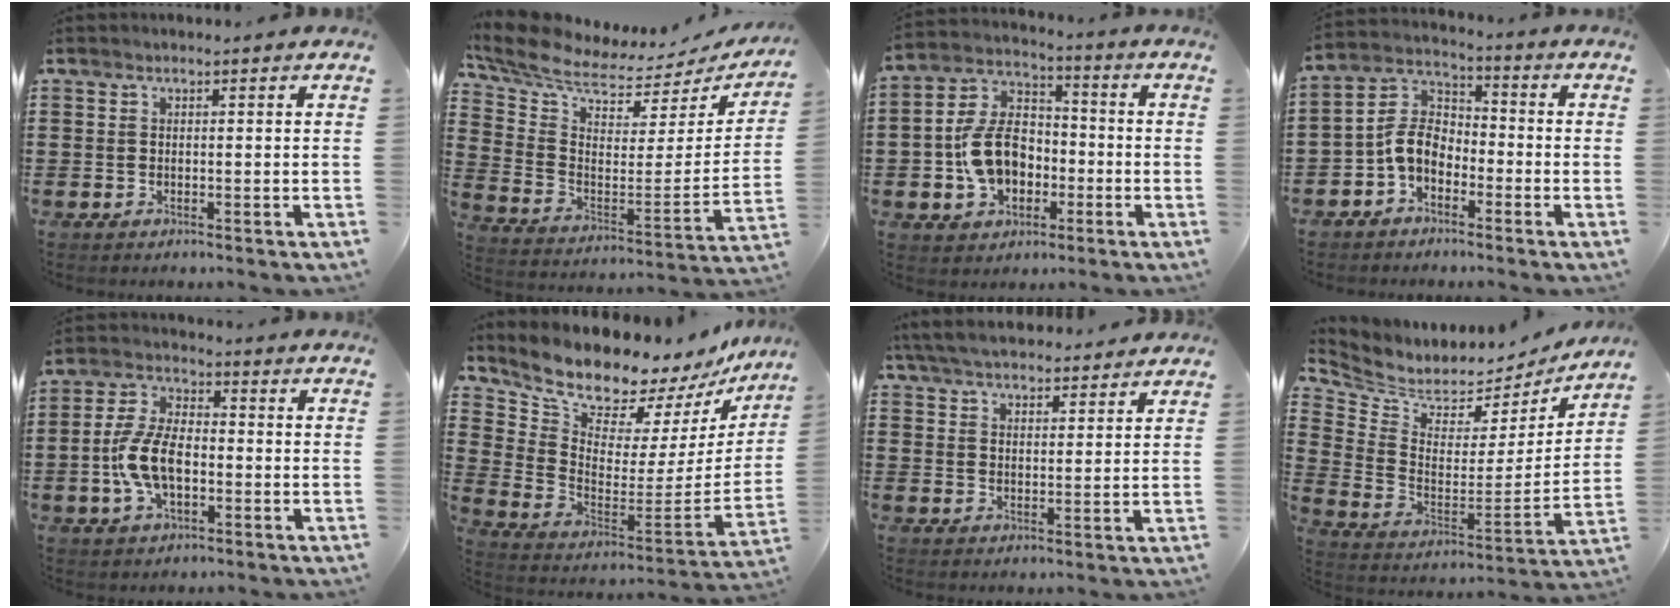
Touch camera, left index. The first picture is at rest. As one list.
[{"total": 5.8, "force": [5.2, 1.5, 1.9], "torque": [-0.068, -0.056, 0.087]}, {"total": 10.8, "force": [-2.0, 7.8, 7.2], "torque": [-0.175, 0.021, -0.039]}, {"total": 6.5, "force": [-3.1, 4.2, 3.8], "torque": [-0.104, 0.005, -0.071]}, {"total": 8.9, "force": [-1.8, 4.6, 7.3], "torque": [-0.174, -0.002, -0.039]}, {"total": 10.0, "force": [9.5, 2.2, 2.0], "torque": [-0.089, -0.082, 0.168]}, {"total": 5.5, "force": [5.3, 0.9, 1.5], "torque": [-0.047, -0.014, 0.097]}, {"total": 4.7, "force": [4.2, 2.0, 0.2], "torque": [-0.040, -0.046, 0.071]}]